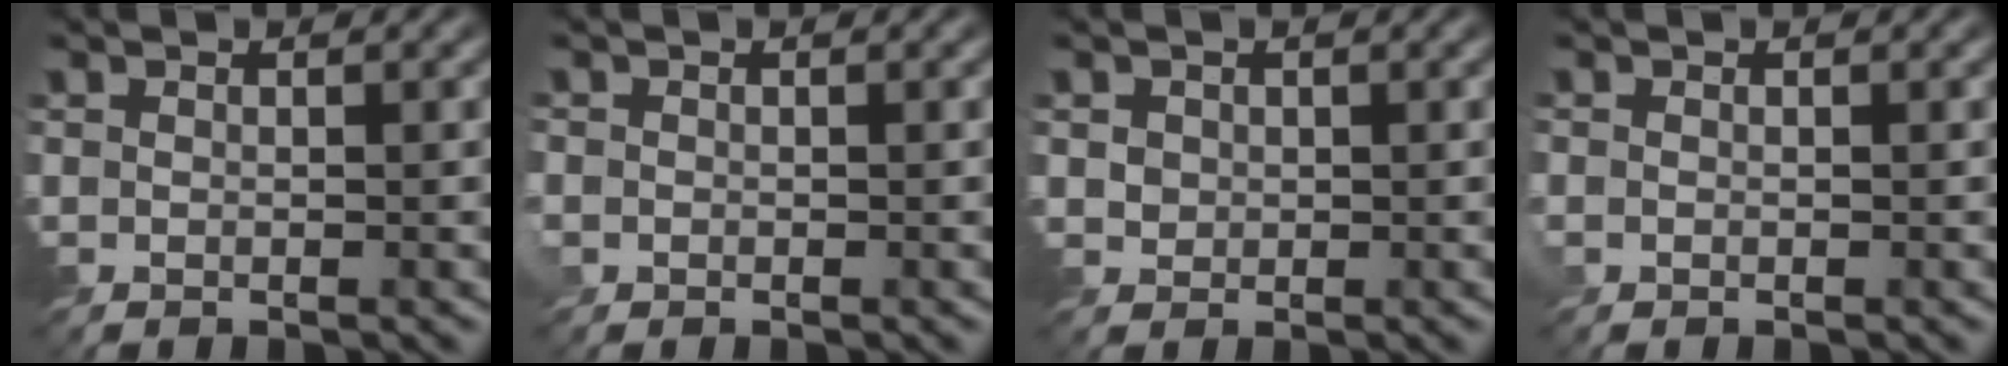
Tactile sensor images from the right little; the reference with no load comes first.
{"total": 1.6, "force": [-0.2, 1.5, 0.5], "torque": [-0.016, 0.000, -0.004]}
{"total": 1.5, "force": [0.5, 1.3, 0.5], "torque": [-0.023, -0.004, 0.020]}
{"total": 0.7, "force": [-0.1, 0.6, 0.2], "torque": [-0.007, 0.001, -0.003]}